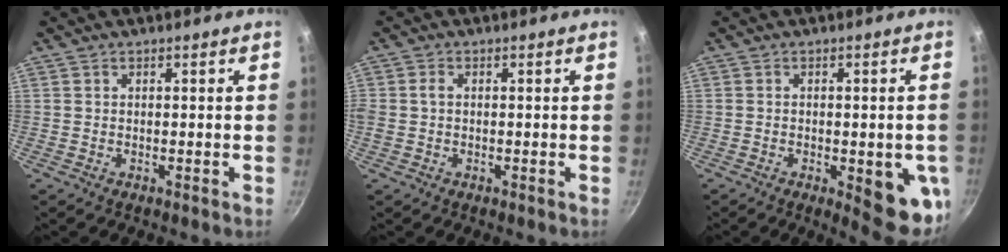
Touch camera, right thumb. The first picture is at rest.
{"total": 1.8, "force": [-0.1, 1.3, 1.2], "torque": [-0.024, 0.006, -0.003]}
{"total": 11.3, "force": [-3.0, 4.1, 10.1], "torque": [-0.090, 0.000, -0.032]}